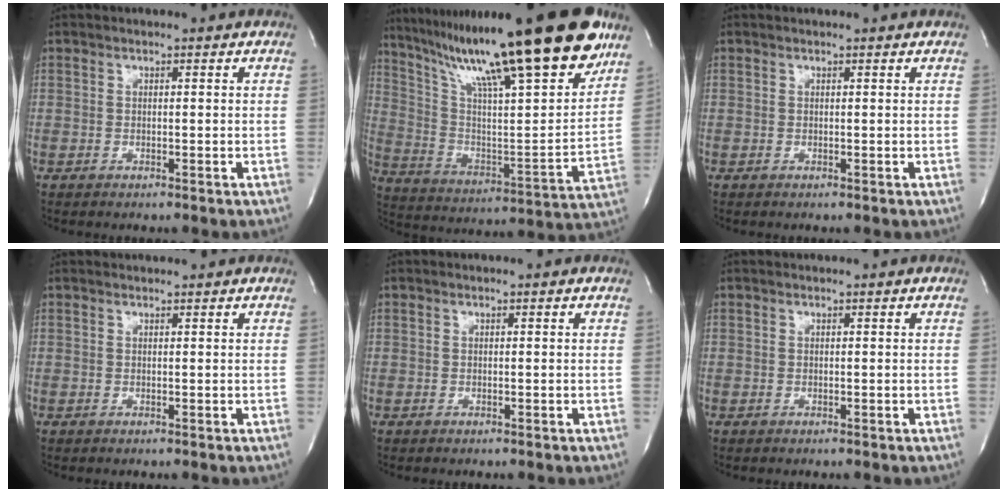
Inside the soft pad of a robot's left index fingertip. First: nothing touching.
{"total": 29.9, "force": [21.9, 3.1, 20.2], "torque": [-0.342, -0.007, 0.340]}
{"total": 0.7, "force": [0.7, 0.0, 0.1], "torque": [-0.004, 0.002, 0.007]}
{"total": 2.4, "force": [2.3, 0.1, 0.4], "torque": [-0.005, 0.023, 0.033]}
{"total": 0.0}
{"total": 0.0}